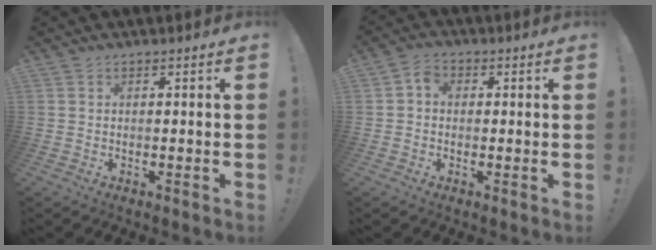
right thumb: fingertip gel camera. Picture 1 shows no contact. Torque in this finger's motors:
{"motor_torque": [-0.17, -0.24, 0.41, -0.14, 0.11]}